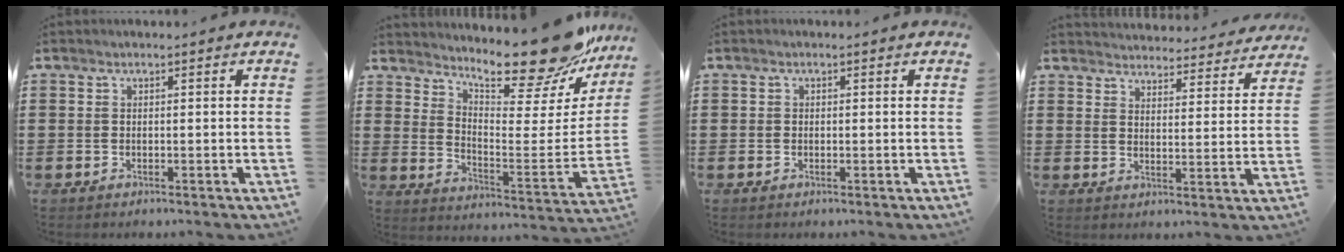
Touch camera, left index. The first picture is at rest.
{"total": 16.4, "force": [14.3, 3.0, 7.6], "torque": [-0.120, -0.105, 0.242]}
{"total": 0.5, "force": [0.0, 0.5, 0.1], "torque": [-0.004, 0.003, -0.001]}
{"total": 3.9, "force": [3.9, 0.2, -0.2], "torque": [-0.008, -0.031, 0.064]}